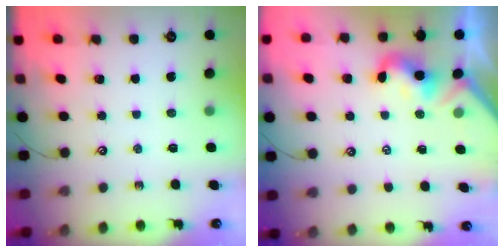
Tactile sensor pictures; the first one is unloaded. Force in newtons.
{"total": 0.9, "press": 0.7, "slide": 0.6}